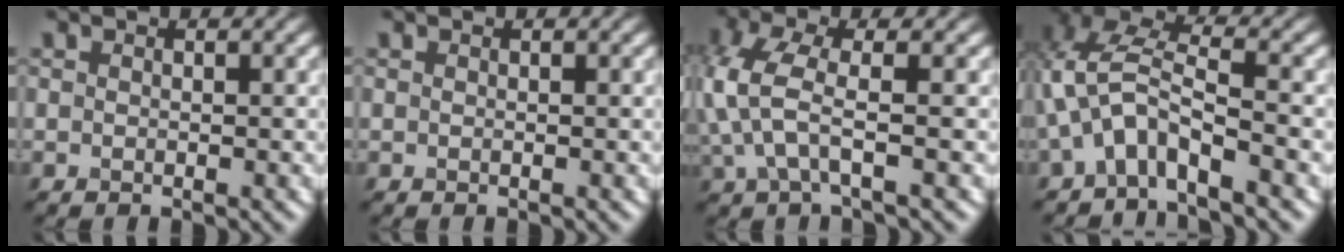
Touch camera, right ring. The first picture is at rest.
{"total": 0.0}
{"total": 4.6, "force": [0.1, 1.7, 4.3], "torque": [-0.109, -0.001, -0.001]}
{"total": 4.8, "force": [-2.3, 1.7, 3.8], "torque": [-0.083, 0.006, -0.054]}